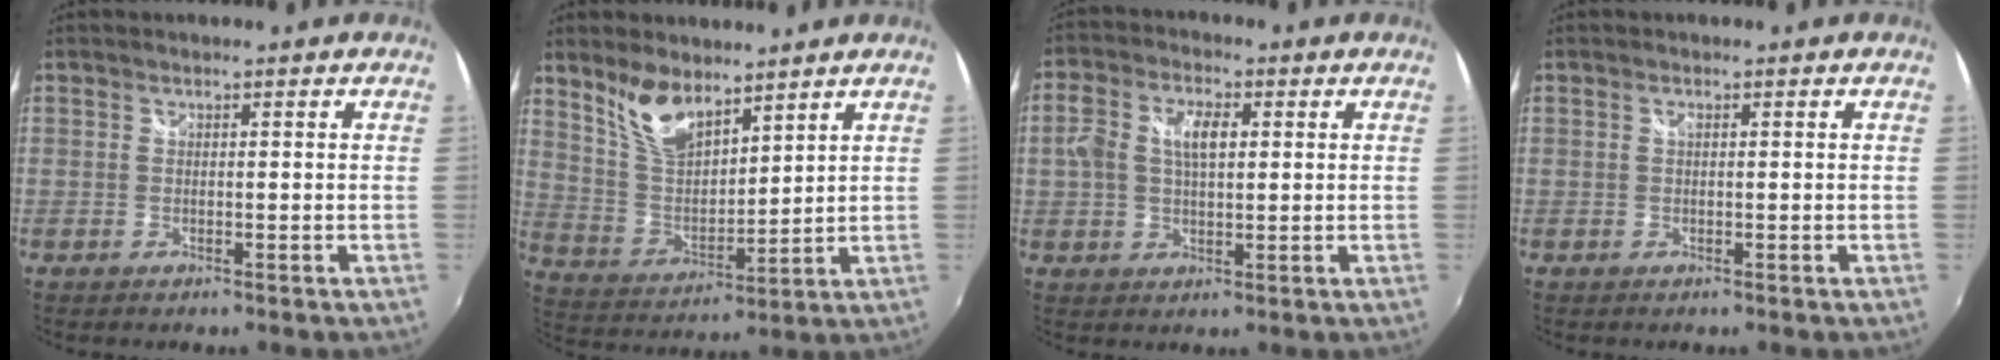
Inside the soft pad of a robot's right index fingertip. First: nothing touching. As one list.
[{"total": 10.2, "force": [7.4, 4.2, 5.7], "torque": [-0.110, 0.002, 0.152]}, {"total": 7.4, "force": [1.3, 4.1, 6.1], "torque": [-0.116, 0.018, 0.024]}, {"total": 0.5, "force": [0.2, 0.2, 0.5], "torque": [-0.010, 0.003, 0.001]}]